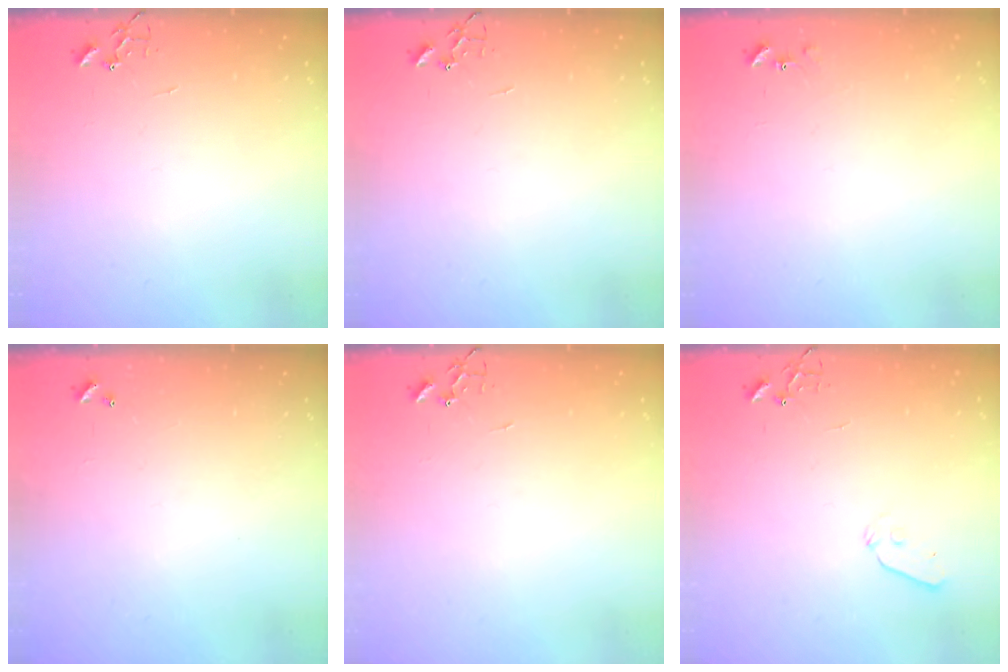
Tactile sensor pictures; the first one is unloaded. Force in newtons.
{"total": 0.0}
{"total": 6.0, "press": 5.9, "slide": 0.6}
{"total": 0.0}
{"total": 0.0}
{"total": 4.9, "press": 4.8, "slide": 0.7}